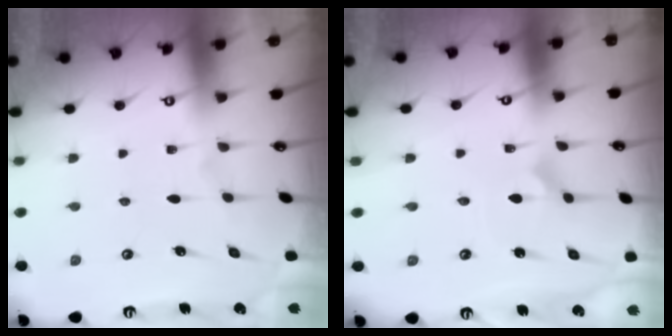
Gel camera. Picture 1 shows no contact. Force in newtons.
{"total": 2.7, "press": 2.7, "slide": 0.1}